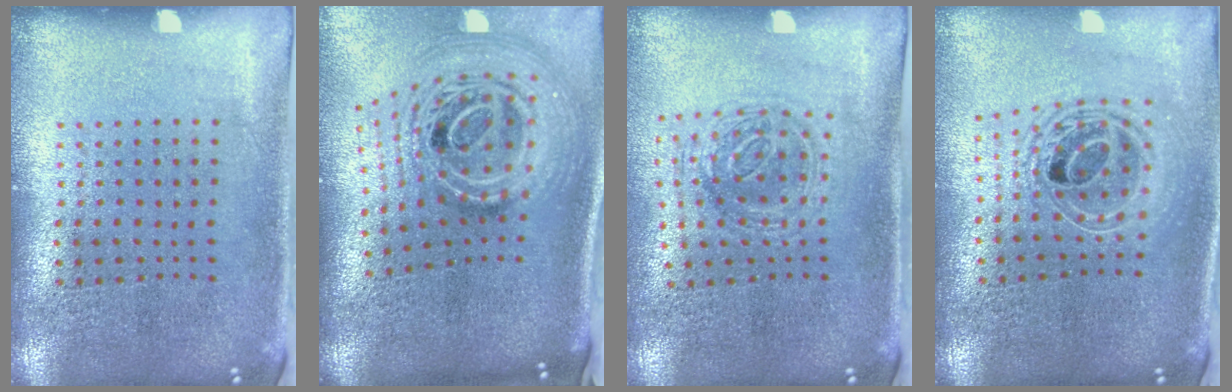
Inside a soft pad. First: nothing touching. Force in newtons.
{"total": 2.9, "press": 2.0, "slide": 2.2}
{"total": 1.0, "press": 0.9, "slide": 0.3}
{"total": 1.8, "press": 1.4, "slide": 1.1}